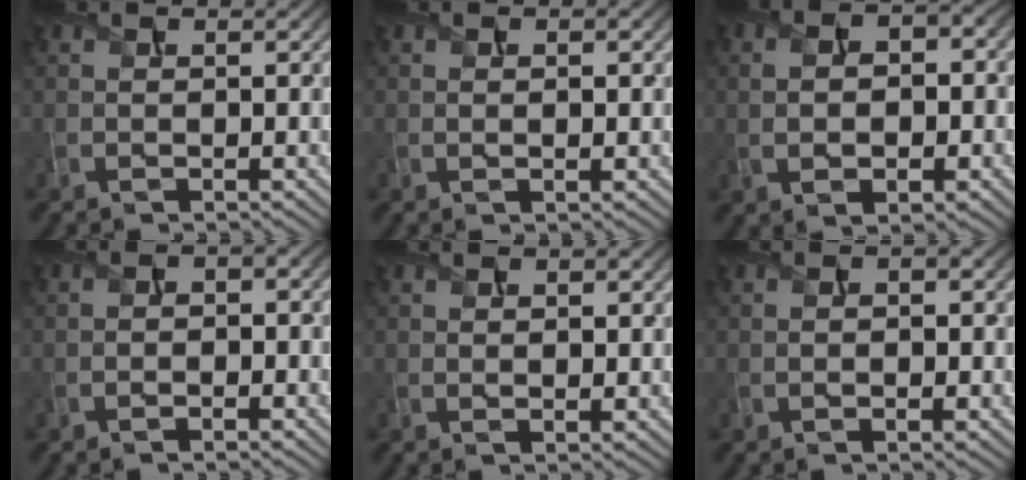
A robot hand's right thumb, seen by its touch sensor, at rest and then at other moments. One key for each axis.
{"total": 1.3, "fx": 0.1, "fy": 0.5, "fz": 1.2, "tx": -0.020, "ty": -0.005, "tz": 0.002}
{"total": 5.8, "fx": -0.7, "fy": 3.7, "fz": 4.4, "tx": -0.060, "ty": -0.006, "tz": -0.015}
{"total": 2.4, "fx": -1.1, "fy": 1.1, "fz": 1.8, "tx": -0.020, "ty": 0.002, "tz": -0.025}
{"total": 1.6, "fx": 0.3, "fy": 0.7, "fz": 1.4, "tx": -0.024, "ty": -0.005, "tz": 0.007}
{"total": 2.9, "fx": 0.0, "fy": 1.6, "fz": 2.4, "tx": -0.016, "ty": -0.005, "tz": -0.009}